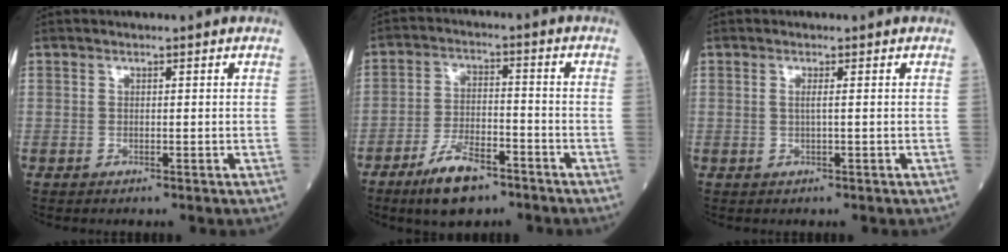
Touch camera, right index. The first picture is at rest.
{"total": 8.8, "force": [-6.0, 3.0, 5.6], "torque": [-0.111, -0.004, -0.108]}
{"total": 0.9, "force": [0.1, -0.1, 0.9], "torque": [-0.020, 0.001, -0.001]}